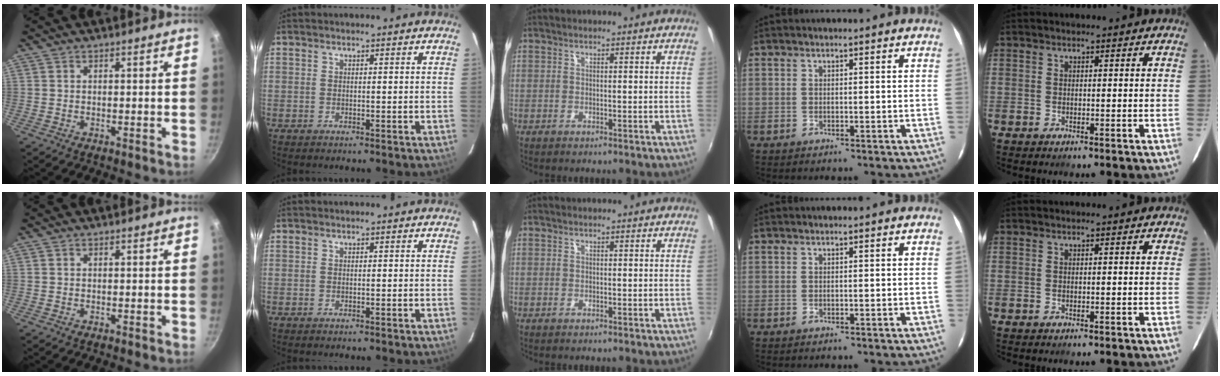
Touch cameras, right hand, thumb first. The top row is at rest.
{}